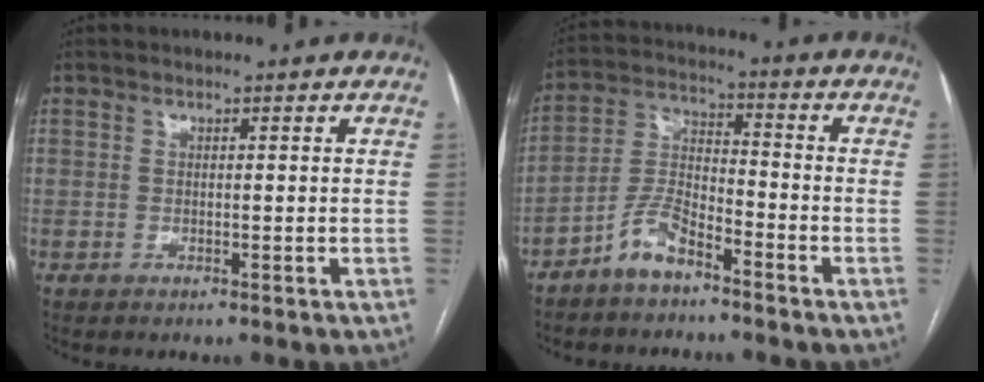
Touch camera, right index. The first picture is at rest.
{"total": 6.7, "force": [-4.9, 2.1, 4.1], "torque": [-0.094, 0.004, -0.101]}